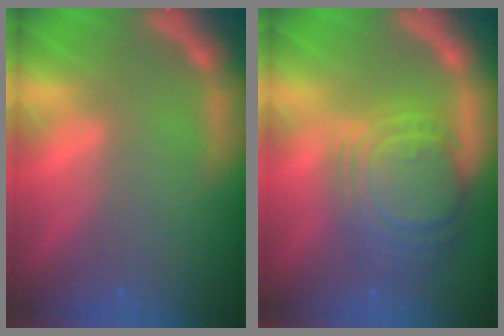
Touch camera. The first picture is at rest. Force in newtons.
{"total": 10.0}